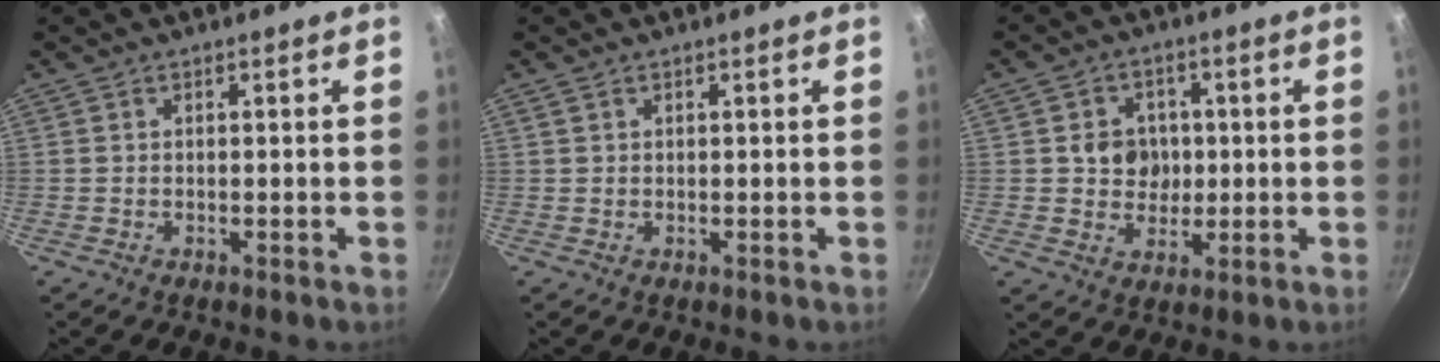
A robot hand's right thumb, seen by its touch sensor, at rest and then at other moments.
{"total": 0.7, "force": [0.4, 0.5, 0.3], "torque": [-0.005, 0.002, 0.007]}
{"total": 6.8, "force": [0.4, 6.1, 3.0], "torque": [-0.015, 0.000, 0.005]}